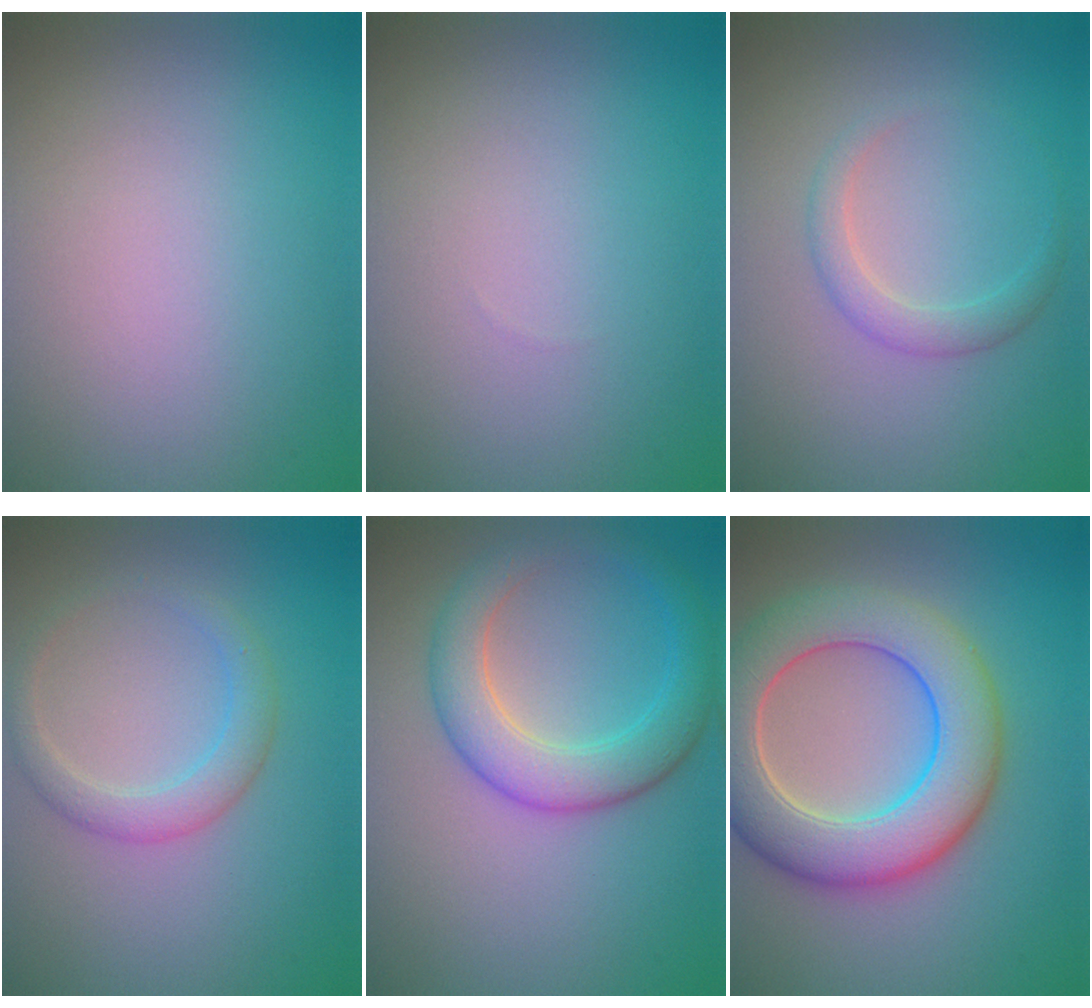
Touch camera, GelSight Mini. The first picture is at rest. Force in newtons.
{"total": 0.0}
{"total": 1.9, "press": 1.9, "slide": 0.1}
{"total": 2.7, "press": 2.6, "slide": 0.2}
{"total": 5.1, "press": 5.0, "slide": 0.3}
{"total": 9.0, "press": 9.0, "slide": 0.6}